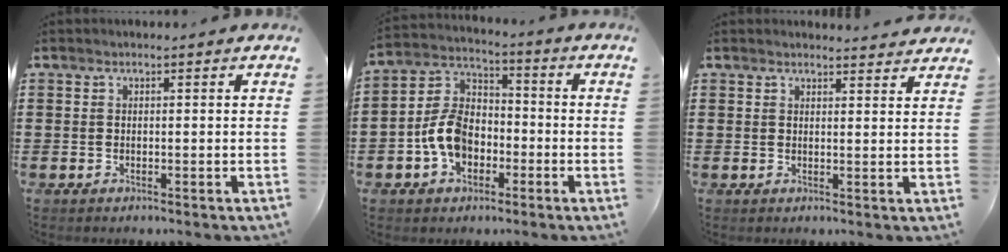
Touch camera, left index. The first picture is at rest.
{"total": 8.7, "force": [-3.2, 6.0, 5.4], "torque": [-0.145, 0.012, -0.070]}
{"total": 2.0, "force": [2.0, 0.2, 0.2], "torque": [-0.001, -0.007, 0.039]}